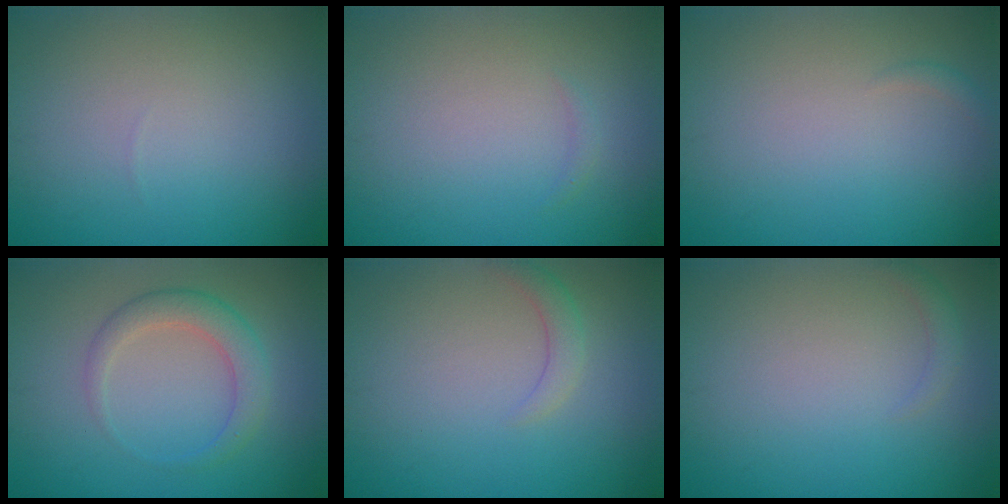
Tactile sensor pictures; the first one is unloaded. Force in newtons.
{"total": 0.5, "press": 0.5, "slide": 0.1}
{"total": 0.5, "press": 0.5, "slide": 0.0}
{"total": 3.0, "press": 3.0, "slide": 0.1}
{"total": 1.5, "press": 1.5, "slide": 0.2}
{"total": 0.9, "press": 0.9, "slide": 0.1}